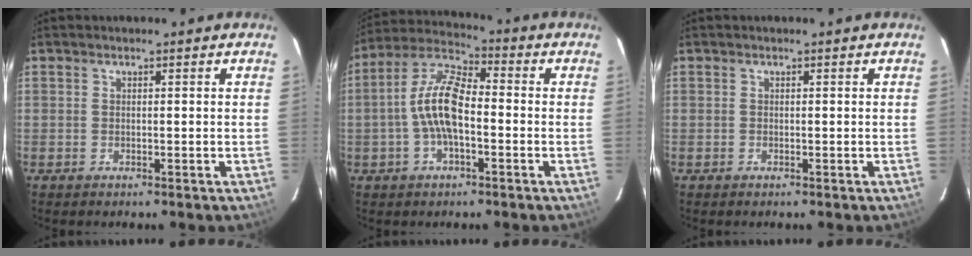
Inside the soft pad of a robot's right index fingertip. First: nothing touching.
{"total": 10.5, "force": [-1.8, 4.3, 9.4], "torque": [-0.201, 0.016, -0.039]}
{"total": 0.0}